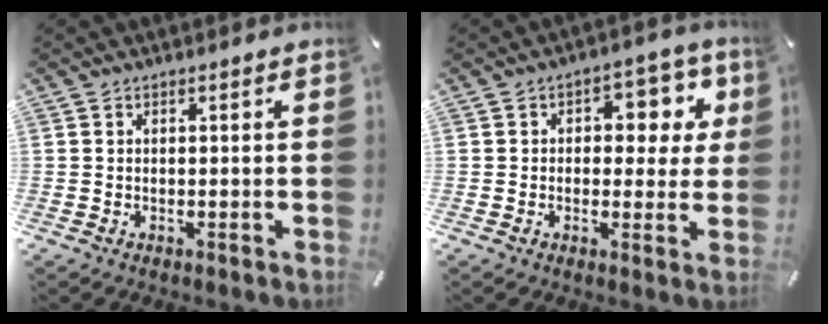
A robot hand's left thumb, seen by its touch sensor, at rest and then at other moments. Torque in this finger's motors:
{"motor_torque": [0.35, 0.08, 0.37, 0.19, -0.02]}